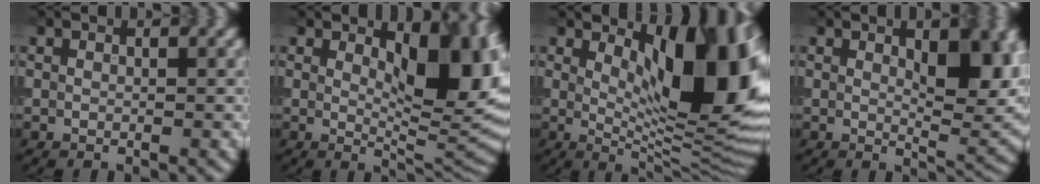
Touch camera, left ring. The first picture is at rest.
{"total": 8.2, "force": [2.4, 3.5, 7.1], "torque": [-0.093, -0.008, 0.038]}
{"total": 12.9, "force": [3.9, 4.8, 11.4], "torque": [-0.134, -0.006, 0.064]}
{"total": 7.4, "force": [1.9, 3.0, 6.5], "torque": [-0.088, -0.002, 0.034]}